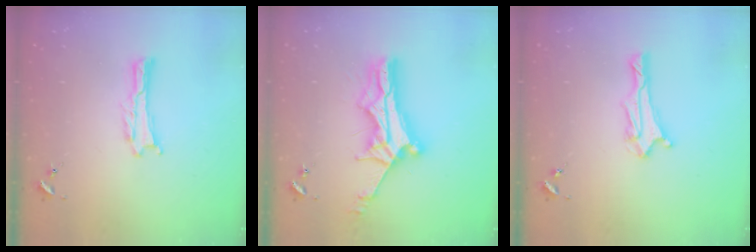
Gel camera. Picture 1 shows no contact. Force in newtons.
{"total": 10.9, "press": 10.8, "slide": 0.9}
{"total": 2.9, "press": 2.8, "slide": 0.7}